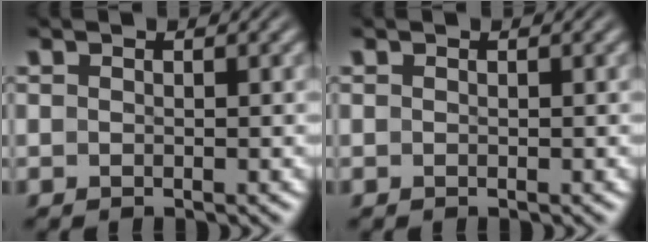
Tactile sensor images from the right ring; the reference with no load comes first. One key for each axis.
{"total": 0.0}